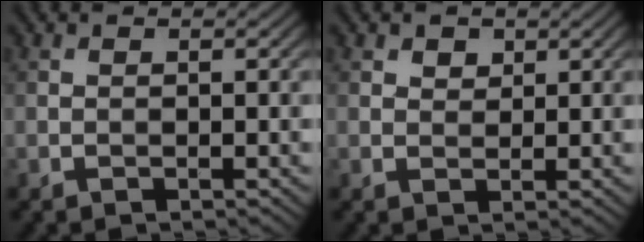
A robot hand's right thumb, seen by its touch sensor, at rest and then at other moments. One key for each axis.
{"total": 1.6, "fx": 1.1, "fy": 1.1, "fz": 0.6, "tx": -0.012, "ty": -0.002, "tz": 0.019}